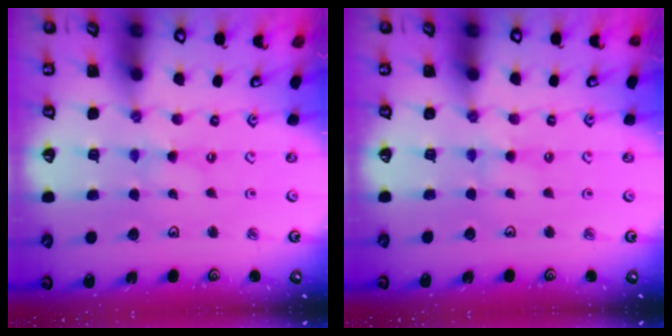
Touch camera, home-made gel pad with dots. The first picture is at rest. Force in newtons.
{"total": 2.3, "press": 2.3, "slide": 0.4}